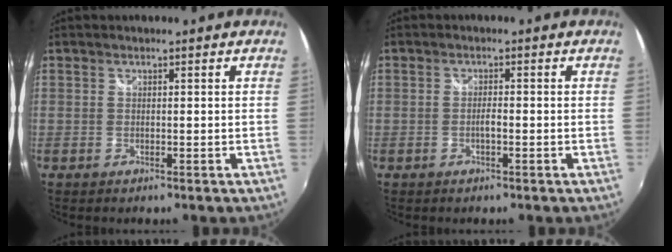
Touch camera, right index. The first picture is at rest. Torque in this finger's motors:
{"motor_torque": [0.47, -0.11, 0.15, 0.03]}